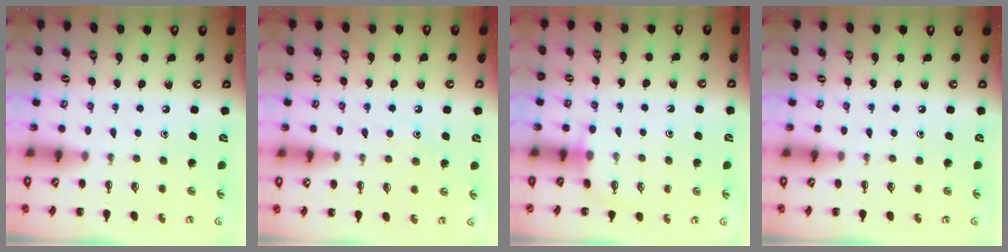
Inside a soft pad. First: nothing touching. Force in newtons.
{"total": 8.2, "press": 8.1, "slide": 1.5}
{"total": 4.3, "press": 4.1, "slide": 1.2}
{"total": 0.0}